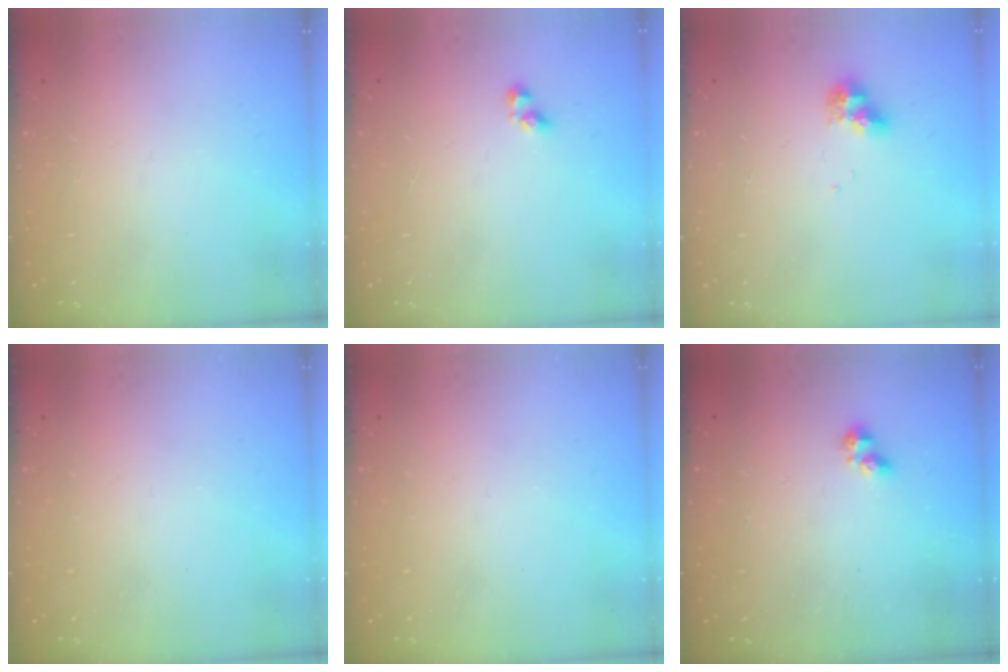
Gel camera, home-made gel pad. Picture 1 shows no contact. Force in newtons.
{"total": 3.7, "press": 3.6, "slide": 0.7}
{"total": 7.4, "press": 7.4, "slide": 0.5}
{"total": 0.0}
{"total": 0.0}
{"total": 1.8, "press": 1.7, "slide": 0.5}